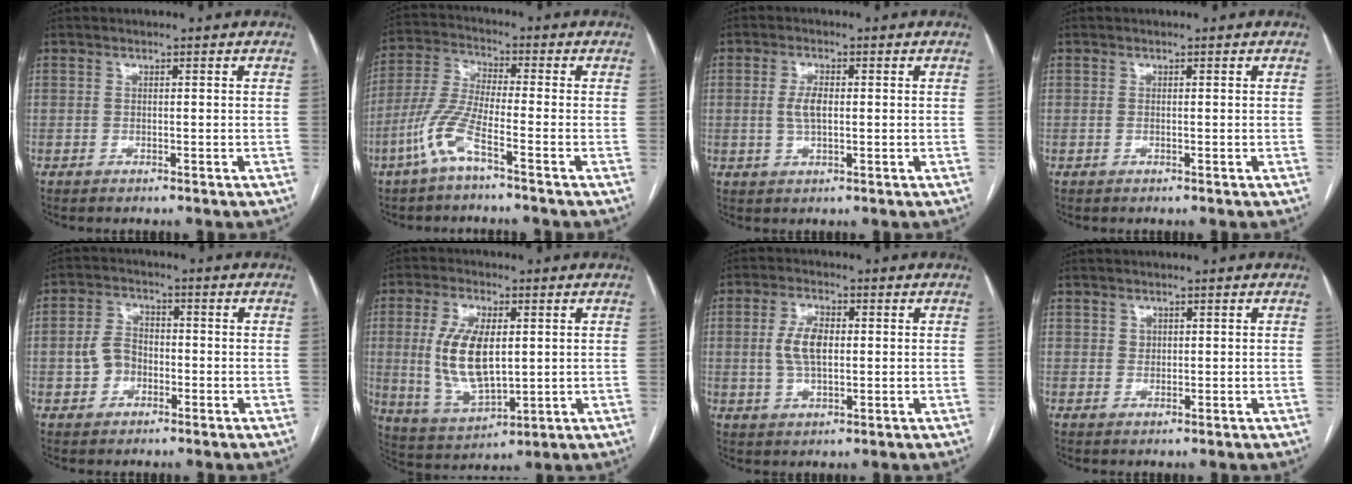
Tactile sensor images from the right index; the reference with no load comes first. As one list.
[{"total": 7.7, "force": [-4.2, 0.6, 6.4], "torque": [-0.150, 0.002, -0.091]}, {"total": 3.5, "force": [0.2, 1.4, 3.2], "torque": [-0.070, 0.004, 0.005]}, {"total": 0.0}, {"total": 5.0, "force": [-1.2, 4.0, 2.7], "torque": [-0.062, 0.019, -0.020]}, {"total": 12.2, "force": [1.3, 5.3, 10.9], "torque": [-0.232, 0.000, 0.034]}, {"total": 6.0, "force": [0.5, 2.8, 5.2], "torque": [-0.112, 0.011, 0.012]}, {"total": 1.2, "force": [0.5, 1.0, 0.4], "torque": [0.000, -0.002, 0.007]}]